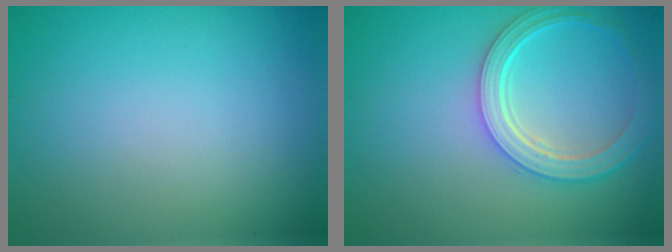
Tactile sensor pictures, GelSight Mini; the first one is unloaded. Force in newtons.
{"total": 4.6, "press": 3.7, "slide": 2.8}